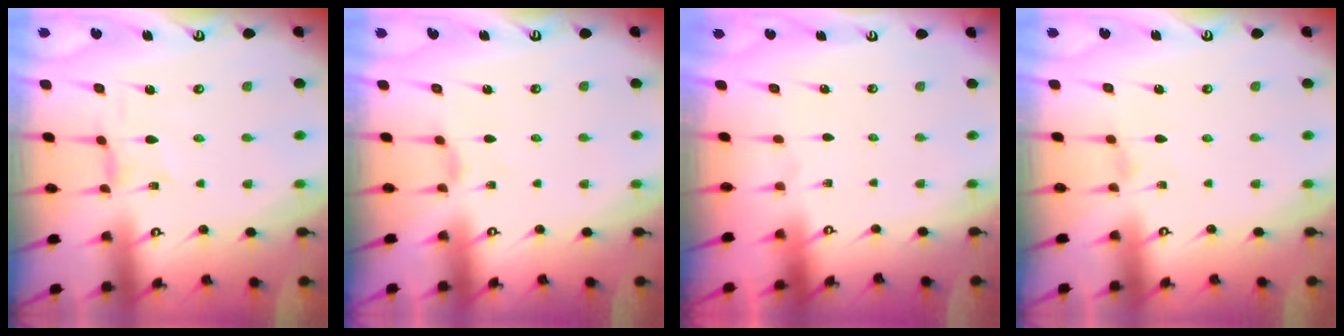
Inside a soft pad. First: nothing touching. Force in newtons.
{"total": 1.4, "press": 1.3, "slide": 0.4}
{"total": 0.0}
{"total": 0.0}